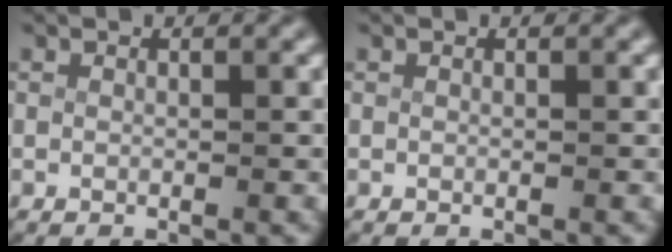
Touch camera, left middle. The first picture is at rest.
{"total": 0.0}